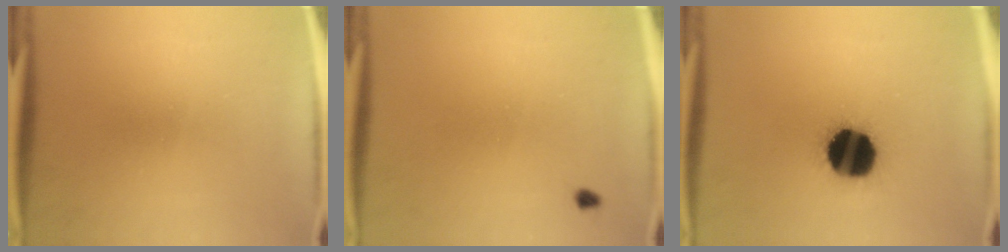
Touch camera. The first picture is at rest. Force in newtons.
{"total": 0.7}
{"total": 19.1}